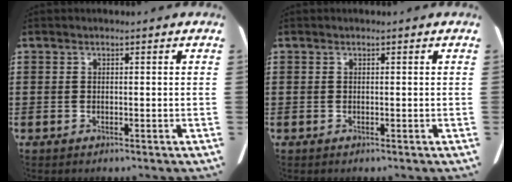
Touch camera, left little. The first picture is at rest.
{"total": 0.0}